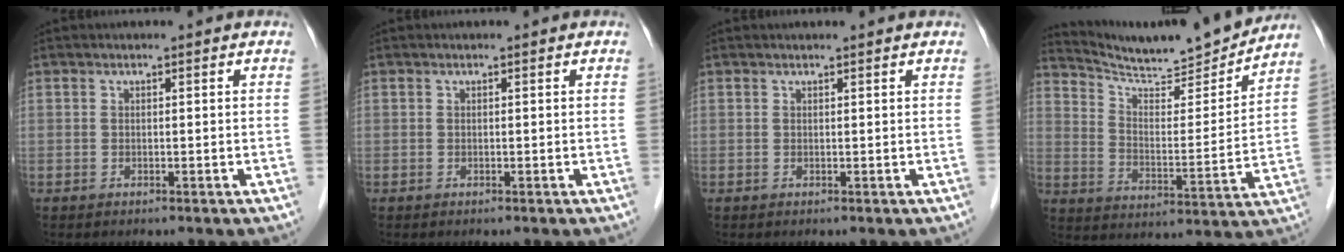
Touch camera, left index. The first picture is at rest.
{"total": 0.0}
{"total": 1.1, "force": [1.1, 0.0, 0.2], "torque": [-0.009, 0.007, 0.015]}
{"total": 17.3, "force": [16.3, 0.5, 5.7], "torque": [-0.100, -0.025, 0.250]}